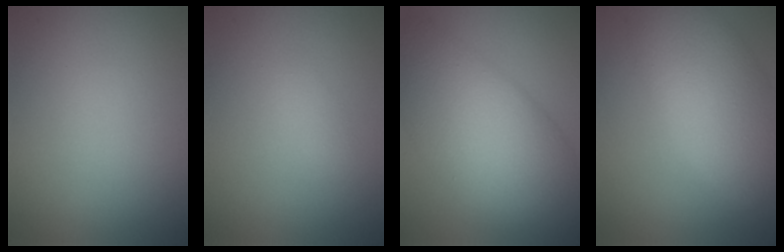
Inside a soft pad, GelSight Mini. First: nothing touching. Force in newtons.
{"total": 0.7, "press": 0.7, "slide": 0.0}
{"total": 10.8, "press": 10.8, "slide": 0.2}
{"total": 7.1, "press": 7.1, "slide": 0.4}